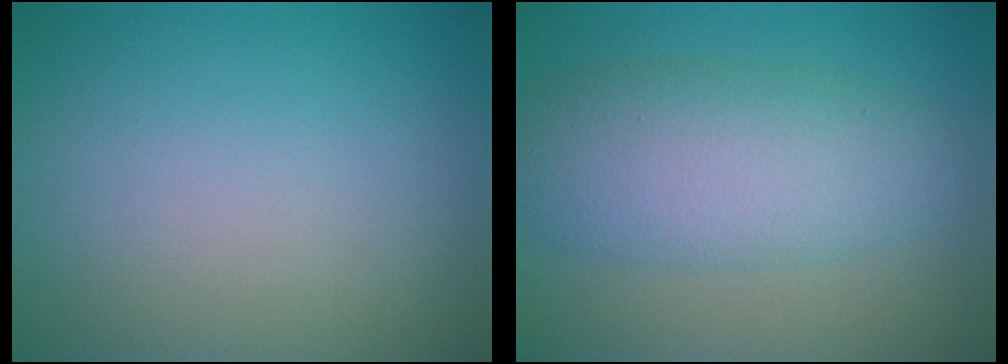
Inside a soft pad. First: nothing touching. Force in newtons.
{"total": 6.2, "press": 6.2, "slide": 0.1}